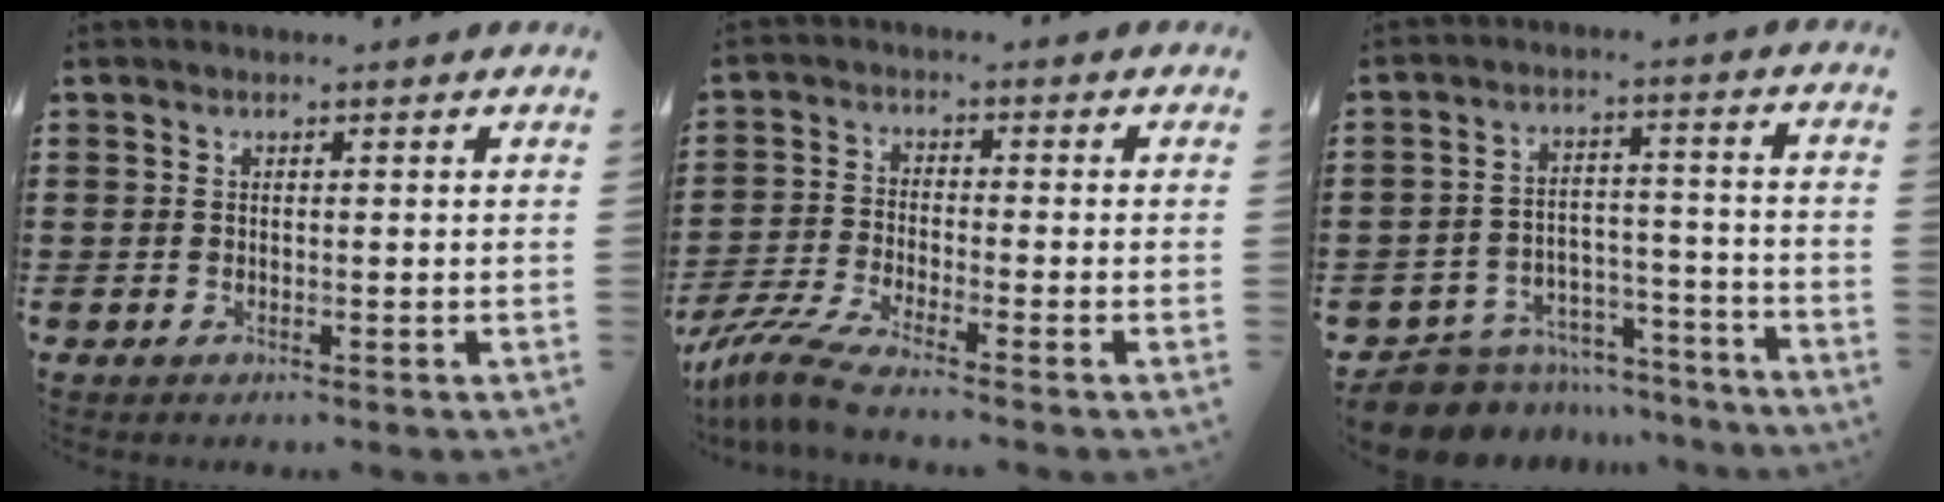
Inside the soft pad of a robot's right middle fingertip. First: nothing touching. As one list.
[{"total": 5.1, "force": [-4.3, 0.1, 2.8], "torque": [-0.085, -0.023, -0.091]}, {"total": 8.2, "force": [-7.8, 2.3, 0.9], "torque": [-0.019, 0.026, -0.152]}]